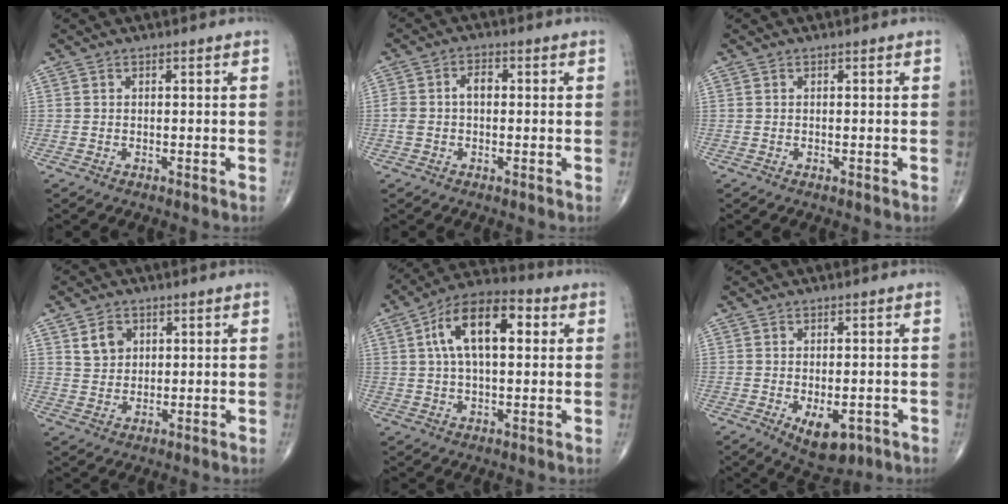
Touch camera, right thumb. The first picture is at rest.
{"total": 4.1, "force": [0.0, 2.6, 3.2], "torque": [-0.071, 0.020, -0.002]}
{"total": 0.0}
{"total": 4.5, "force": [1.9, 3.5, 2.0], "torque": [-0.018, -0.013, 0.037]}
{"total": 14.6, "force": [3.5, 7.2, 12.2], "torque": [-0.201, 0.023, 0.052]}
{"total": 7.3, "force": [-2.6, 3.8, 5.7], "torque": [-0.077, -0.002, -0.025]}